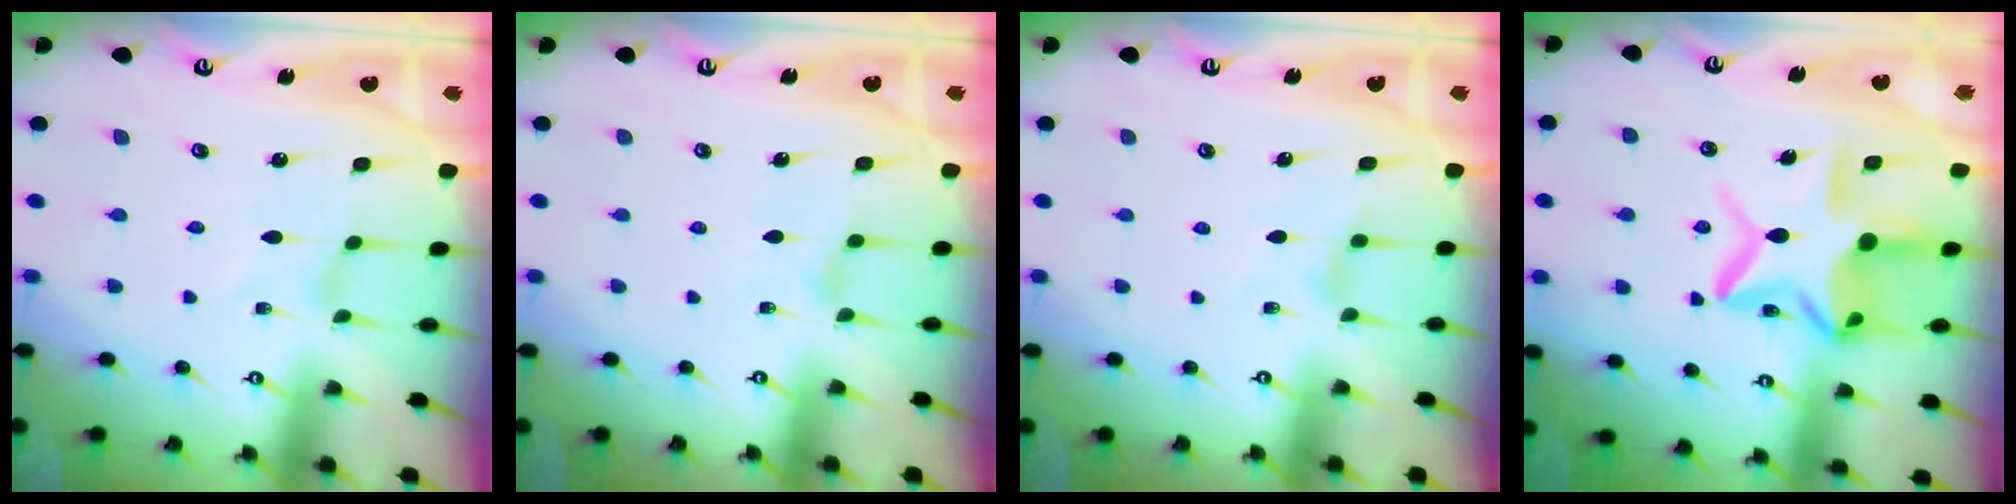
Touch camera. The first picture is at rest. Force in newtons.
{"total": 2.1, "press": 2.1, "slide": 0.5}
{"total": 3.5, "press": 3.4, "slide": 0.5}
{"total": 16.0, "press": 16.0, "slide": 1.7}